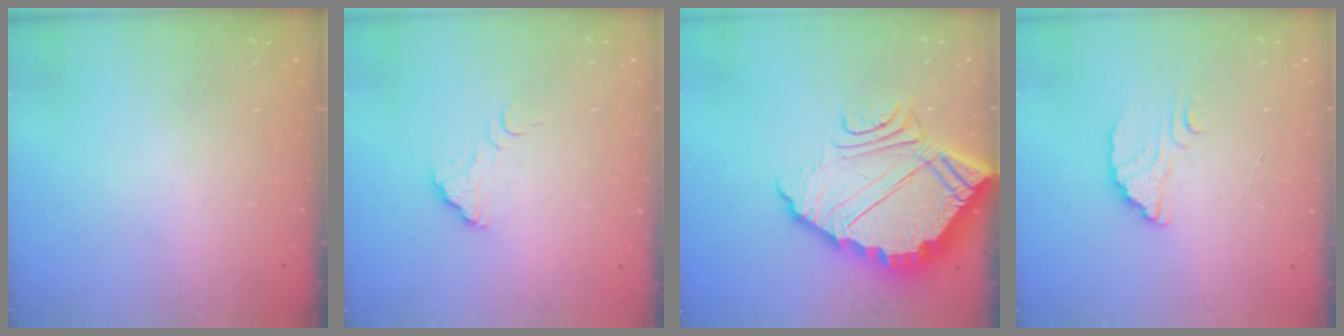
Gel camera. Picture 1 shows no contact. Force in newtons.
{"total": 2.7, "press": 2.7, "slide": 0.2}
{"total": 12.7, "press": 12.7, "slide": 0.8}
{"total": 2.7, "press": 2.7, "slide": 0.1}